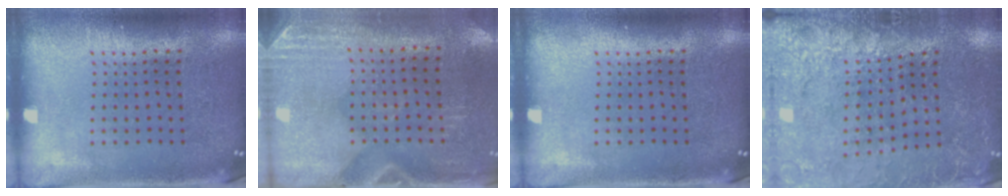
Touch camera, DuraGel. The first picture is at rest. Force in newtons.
{"total": 3.0, "press": 2.6, "slide": 1.5}
{"total": 0.0}
{"total": 2.8, "press": 2.8, "slide": 0.1}